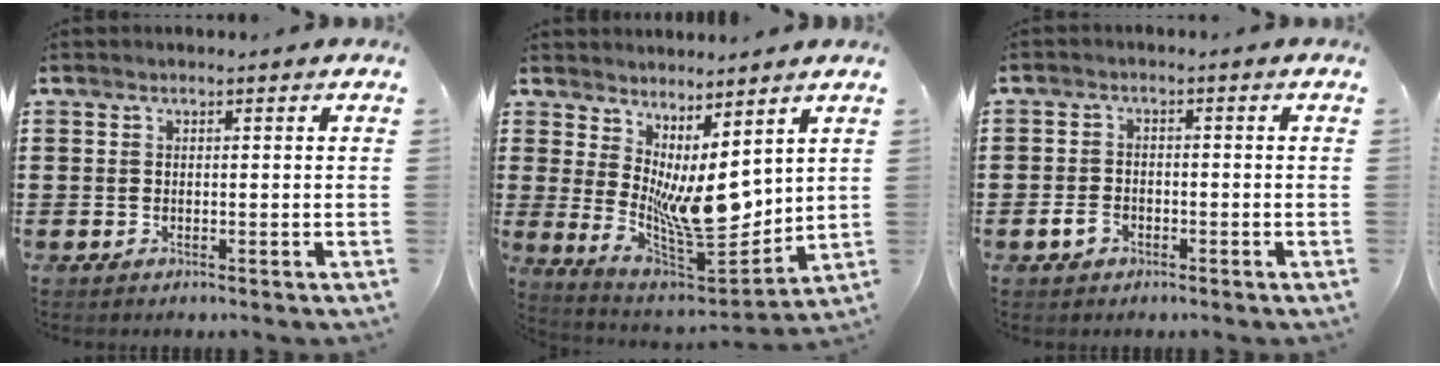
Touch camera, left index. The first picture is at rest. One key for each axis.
{"total": 8.9, "fx": 2.1, "fy": 4.0, "fz": 7.7, "tx": -0.132, "ty": -0.034, "tz": 0.041}
{"total": 2.4, "fx": -1.3, "fy": 1.6, "fz": 1.2, "tx": -0.032, "ty": 0.001, "tz": -0.029}